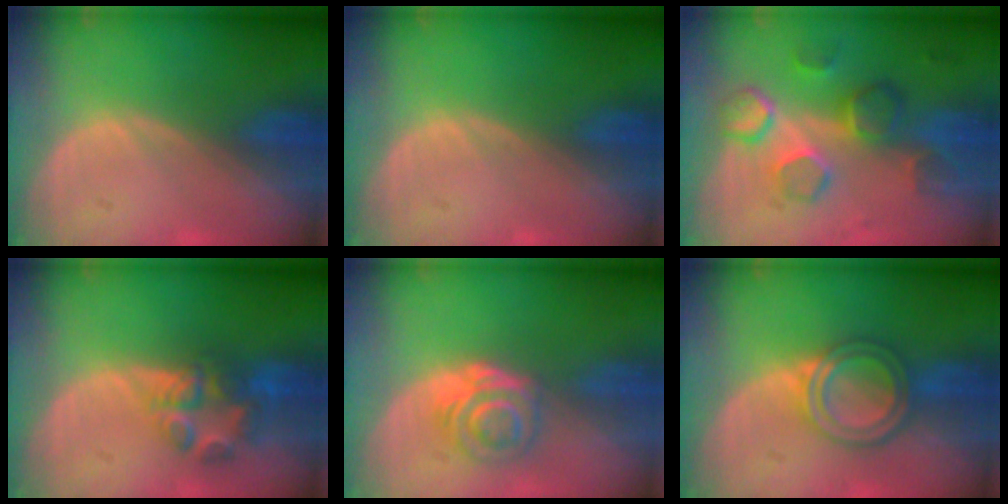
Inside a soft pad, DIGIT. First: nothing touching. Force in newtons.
{"total": 0.0}
{"total": 8.6, "press": 8.0, "slide": 3.0}
{"total": 6.9, "press": 6.0, "slide": 3.4}
{"total": 6.3, "press": 5.2, "slide": 3.5}
{"total": 6.1, "press": 5.3, "slide": 3.0}